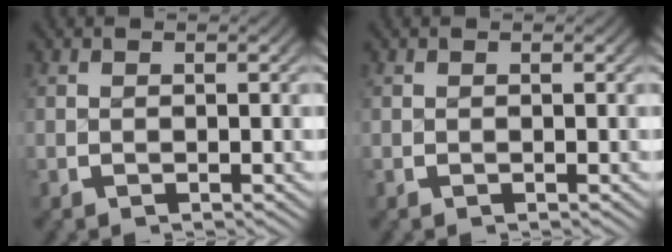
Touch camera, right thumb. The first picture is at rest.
{"total": 0.0}